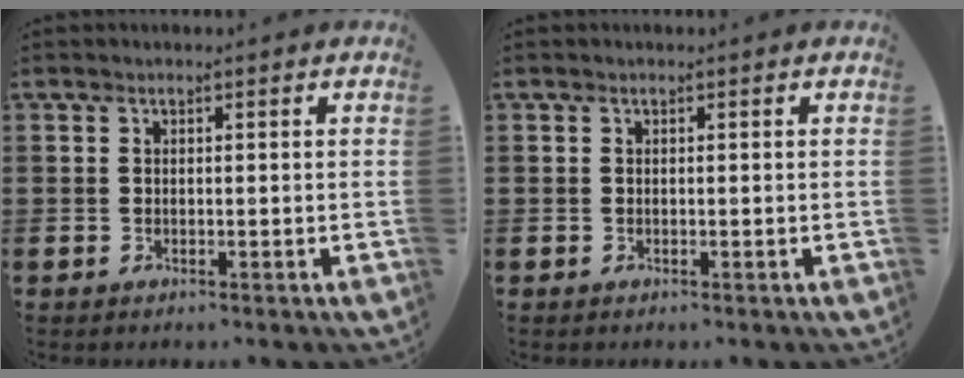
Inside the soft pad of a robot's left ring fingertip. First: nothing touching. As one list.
[{"total": 0.0}]